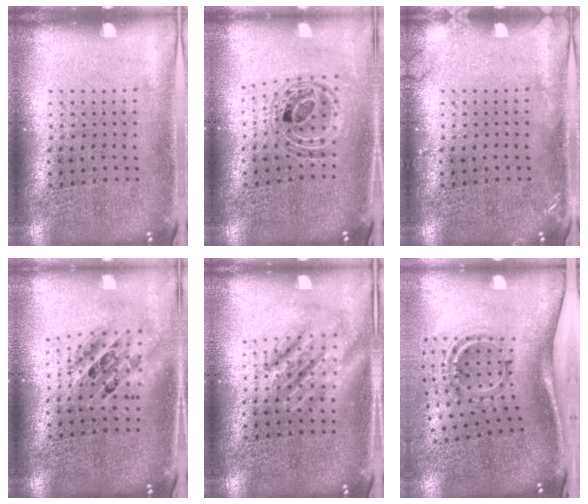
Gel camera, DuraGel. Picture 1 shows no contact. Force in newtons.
{"total": 0.8, "press": 0.8, "slide": 0.2}
{"total": 1.1, "press": 1.1, "slide": 0.1}
{"total": 1.7, "press": 1.4, "slide": 0.9}
{"total": 1.9, "press": 1.9, "slide": 0.3}
{"total": 2.0, "press": 1.2, "slide": 1.7}